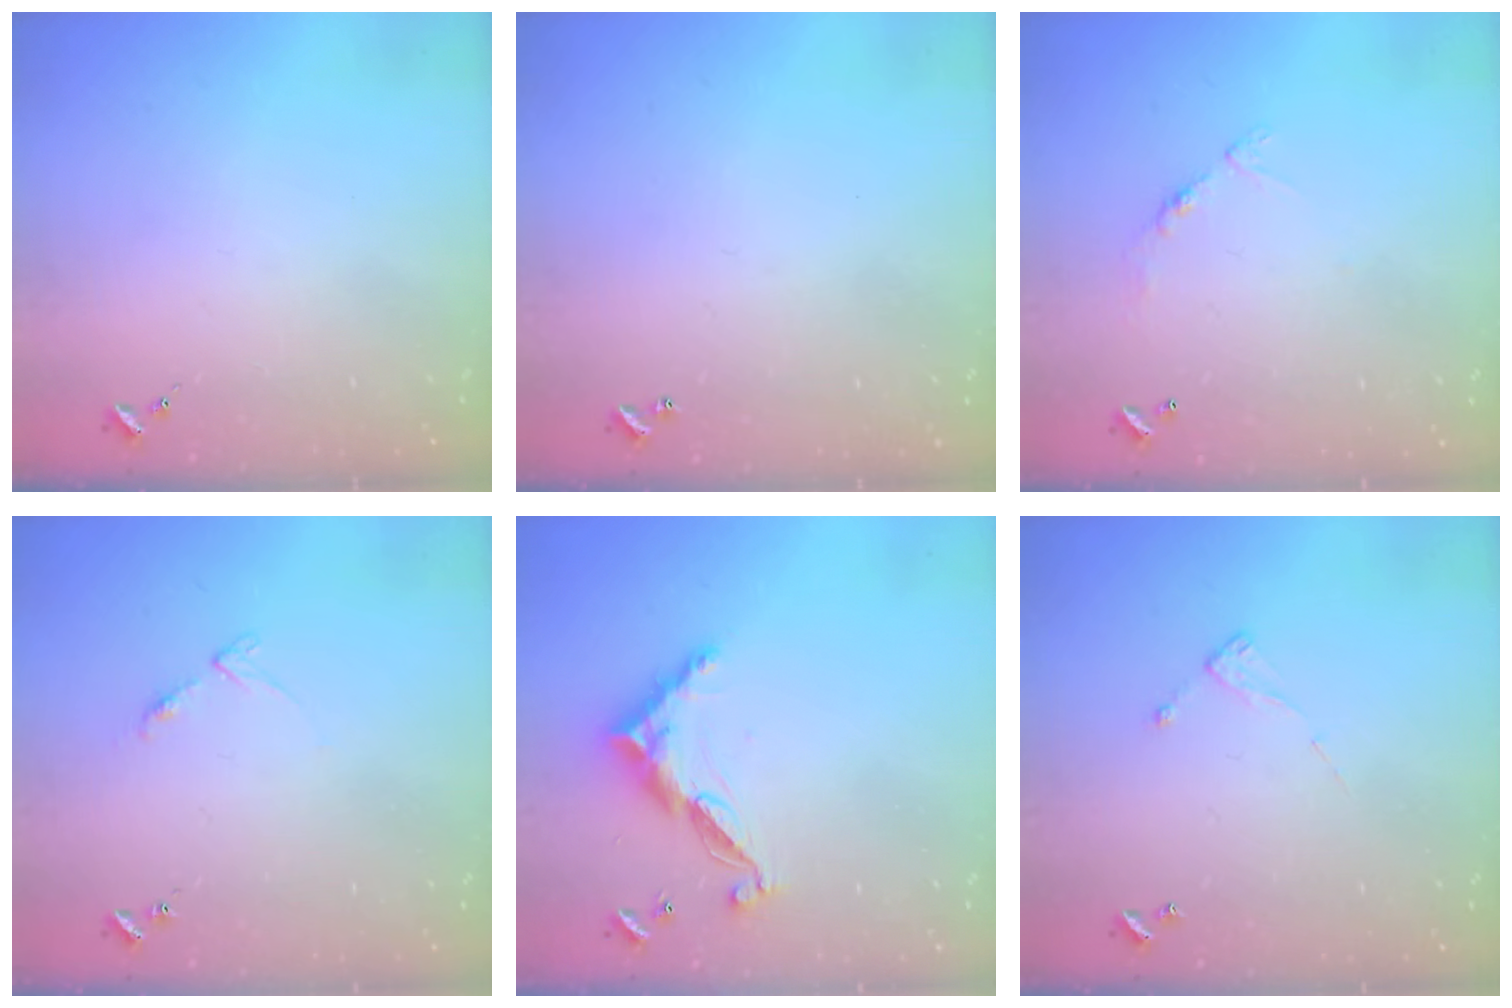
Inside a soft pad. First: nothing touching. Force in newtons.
{"total": 1.0, "press": 1.0, "slide": 0.2}
{"total": 5.9, "press": 5.9, "slide": 0.4}
{"total": 5.9, "press": 5.9, "slide": 0.7}
{"total": 11.3, "press": 11.3, "slide": 0.3}
{"total": 6.4, "press": 6.4, "slide": 0.4}